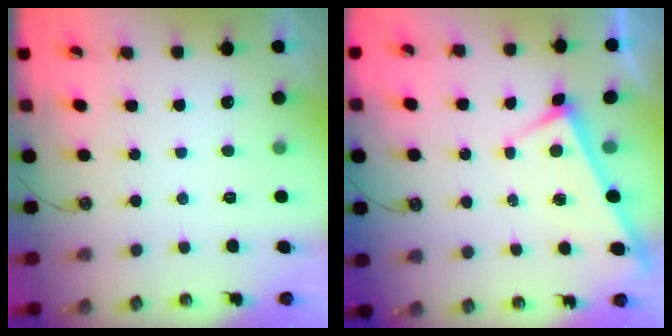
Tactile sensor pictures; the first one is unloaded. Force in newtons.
{"total": 1.0, "press": 0.9, "slide": 0.4}